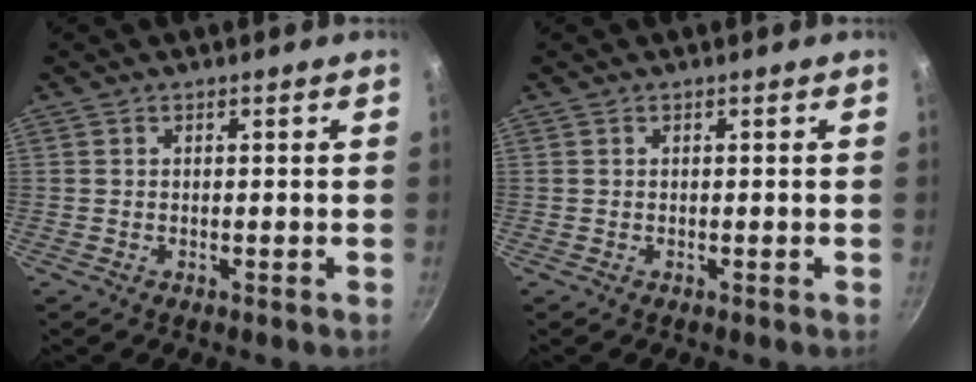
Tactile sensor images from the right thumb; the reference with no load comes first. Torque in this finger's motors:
{"motor_torque": [0.00, 0.00, 0.07, -0.07, 0.00]}